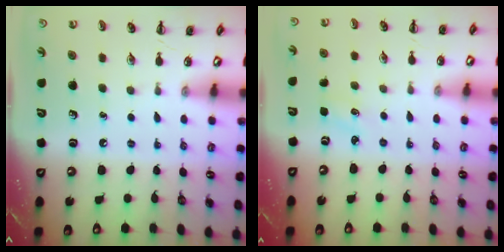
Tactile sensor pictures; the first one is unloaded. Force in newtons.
{"total": 1.8, "press": 1.7, "slide": 0.5}